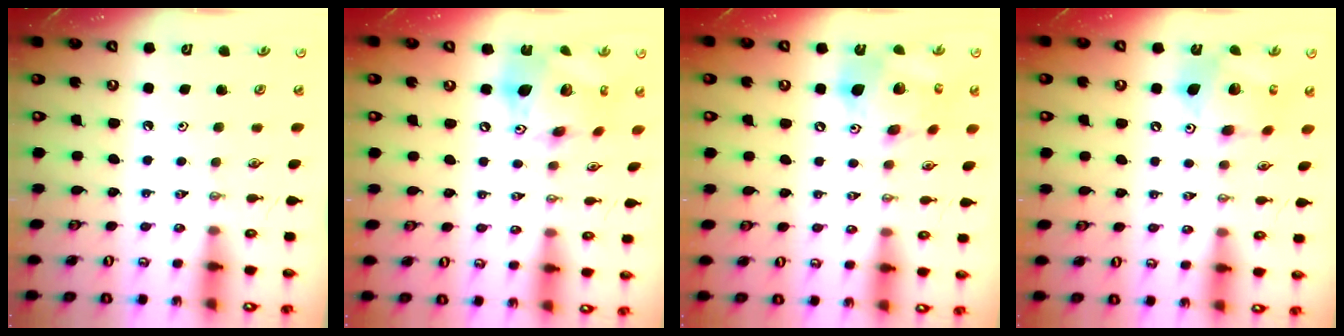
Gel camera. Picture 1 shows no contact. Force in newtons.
{"total": 17.1, "press": 17.0, "slide": 1.9}
{"total": 16.6, "press": 16.4, "slide": 2.6}
{"total": 12.5, "press": 12.5, "slide": 1.3}